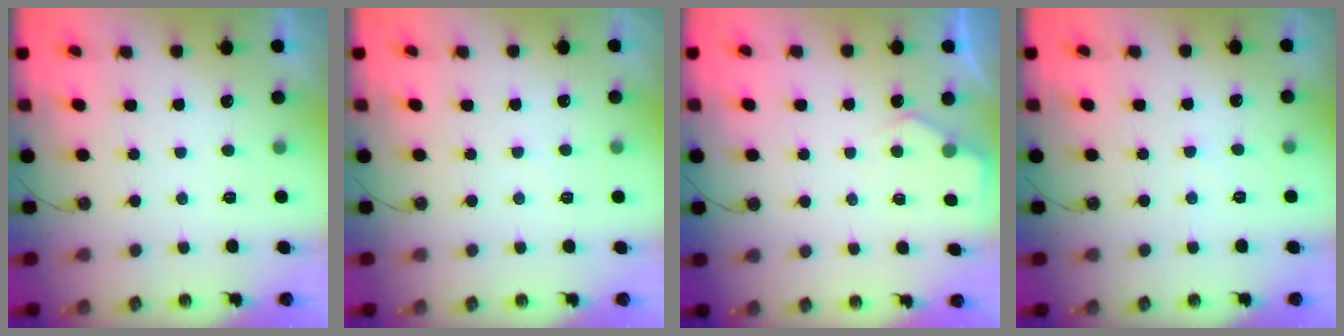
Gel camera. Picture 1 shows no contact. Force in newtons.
{"total": 5.9, "press": 5.9, "slide": 0.6}
{"total": 4.2, "press": 4.2, "slide": 0.4}
{"total": 2.7, "press": 2.6, "slide": 0.6}